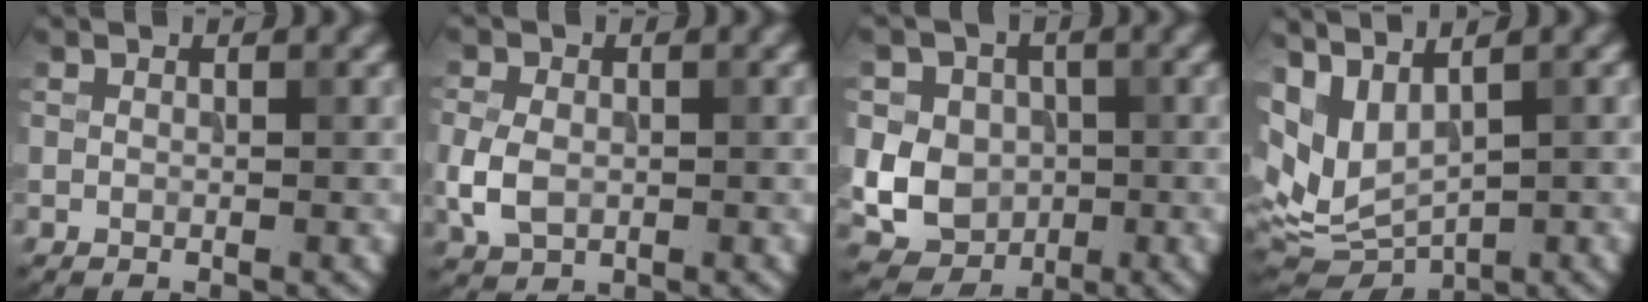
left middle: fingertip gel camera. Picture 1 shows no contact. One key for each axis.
{"total": 3.4, "fx": -0.6, "fy": 2.5, "fz": 2.2, "tx": -0.053, "ty": -0.004, "tz": -0.013}
{"total": 7.9, "fx": -0.2, "fy": 7.1, "fz": 3.4, "tx": -0.061, "ty": 0.018, "tz": -0.032}
{"total": 7.2, "fx": 2.5, "fy": 3.8, "fz": 5.6, "tx": -0.116, "ty": -0.004, "tz": 0.072}